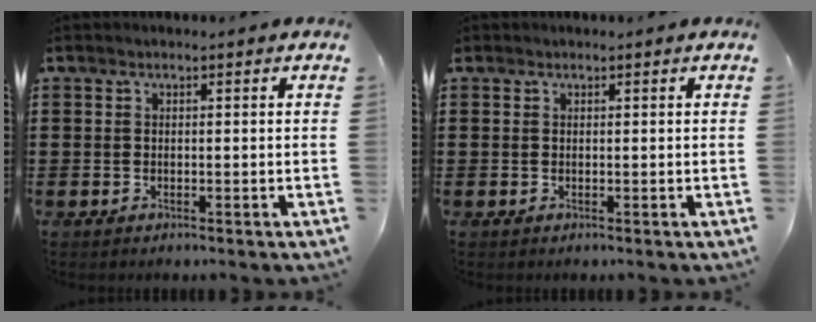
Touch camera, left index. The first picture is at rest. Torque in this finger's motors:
{"motor_torque": [0.01, -0.02, -0.13, -0.04]}